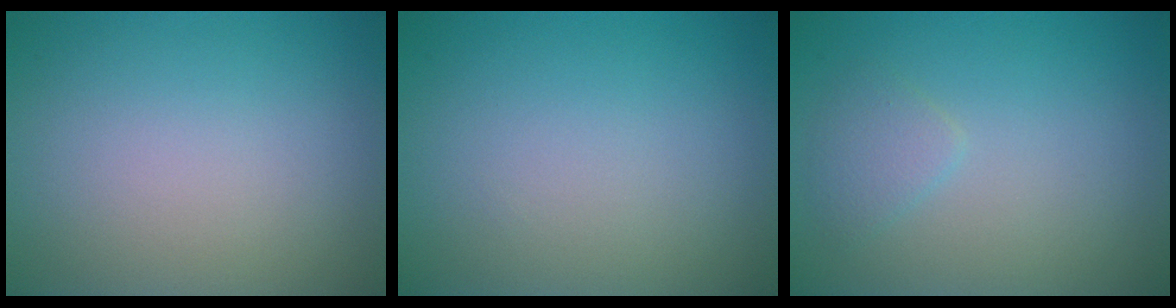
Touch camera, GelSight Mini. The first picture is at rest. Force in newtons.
{"total": 0.0}
{"total": 1.4, "press": 1.4, "slide": 0.0}